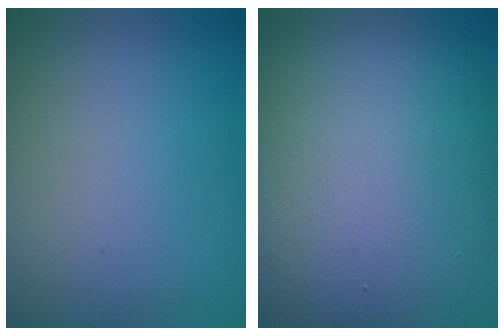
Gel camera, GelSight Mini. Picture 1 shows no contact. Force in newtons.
{"total": 17.5, "press": 17.5, "slide": 1.4}